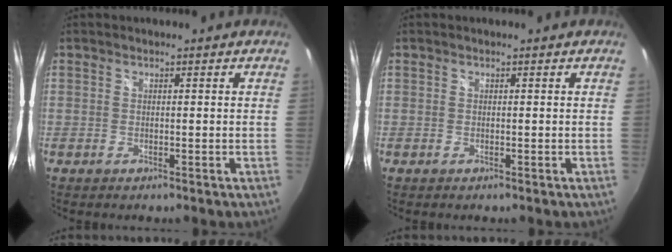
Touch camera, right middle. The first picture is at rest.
{"total": 0.0}